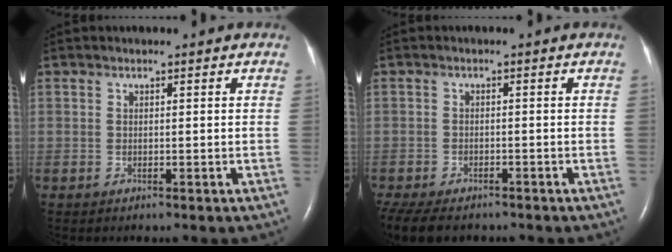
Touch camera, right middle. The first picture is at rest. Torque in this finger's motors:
{"motor_torque": [0.54, -0.54, 0.05, 0.02]}